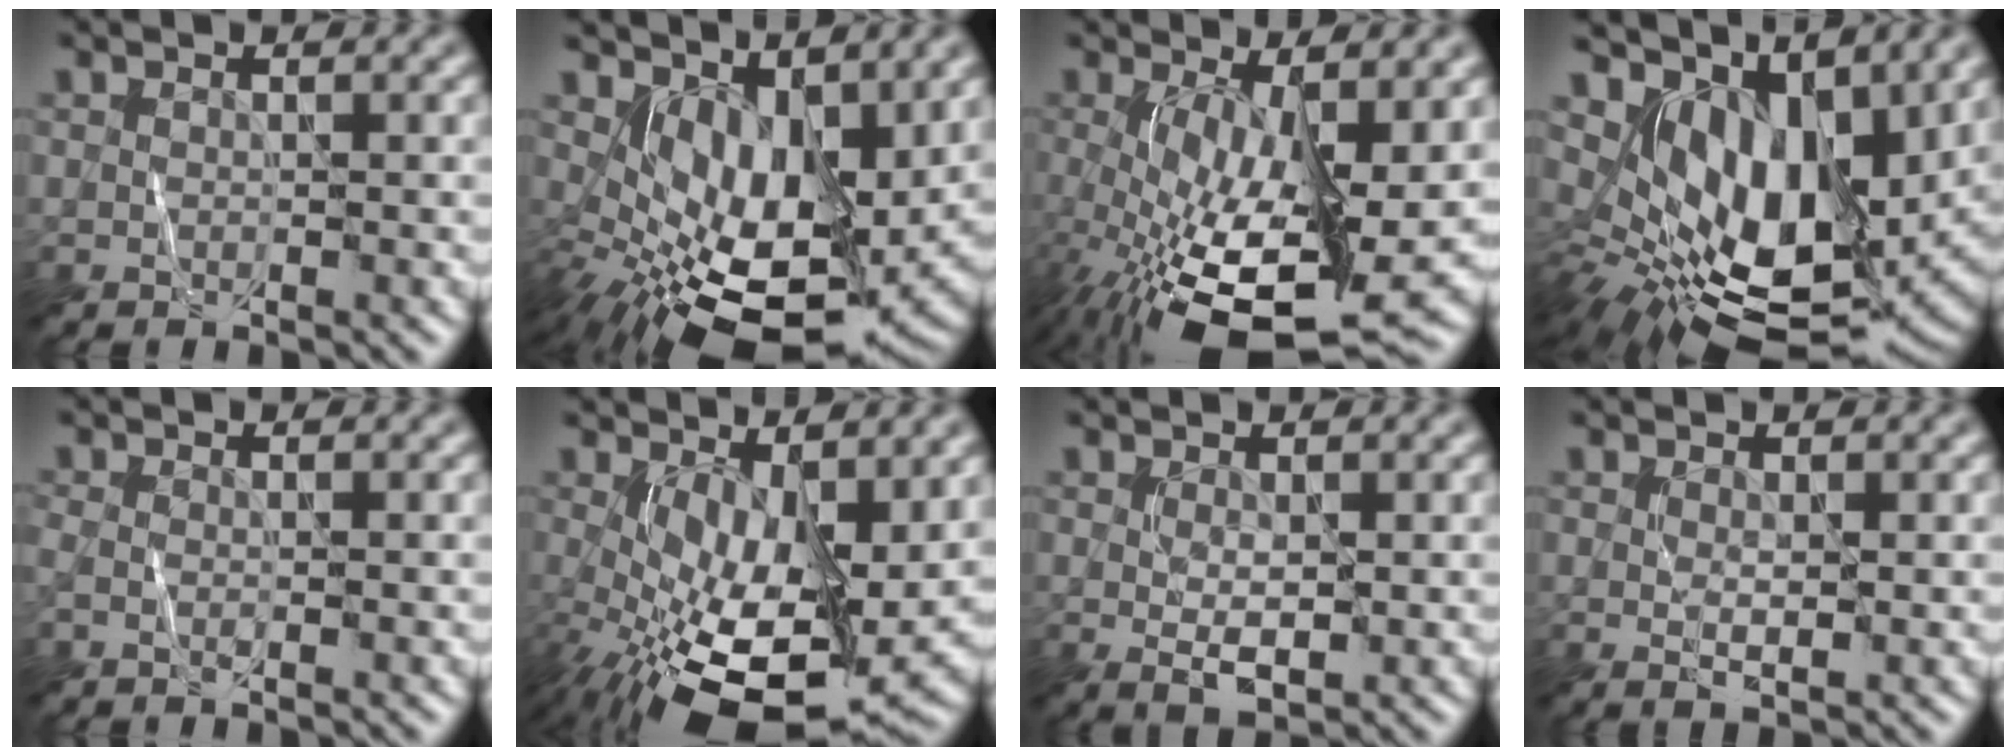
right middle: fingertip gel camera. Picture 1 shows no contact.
{"total": 11.3, "force": [1.0, 6.0, 9.5], "torque": [-0.164, -0.036, 0.036]}
{"total": 13.6, "force": [-2.5, 5.5, 12.2], "torque": [-0.216, -0.037, -0.026]}
{"total": 12.9, "force": [5.0, 6.8, 9.7], "torque": [-0.176, -0.003, 0.098]}
{"total": 0.8, "force": [-0.3, 0.2, 0.7], "torque": [-0.016, -0.001, -0.007]}
{"total": 11.4, "force": [-0.6, 5.5, 9.9], "torque": [-0.165, -0.036, 0.005]}
{"total": 1.8, "force": [0.2, 0.8, 1.6], "torque": [-0.030, -0.006, 0.009]}
{"total": 1.0, "force": [0.3, 0.3, 0.8], "torque": [-0.014, -0.006, 0.011]}